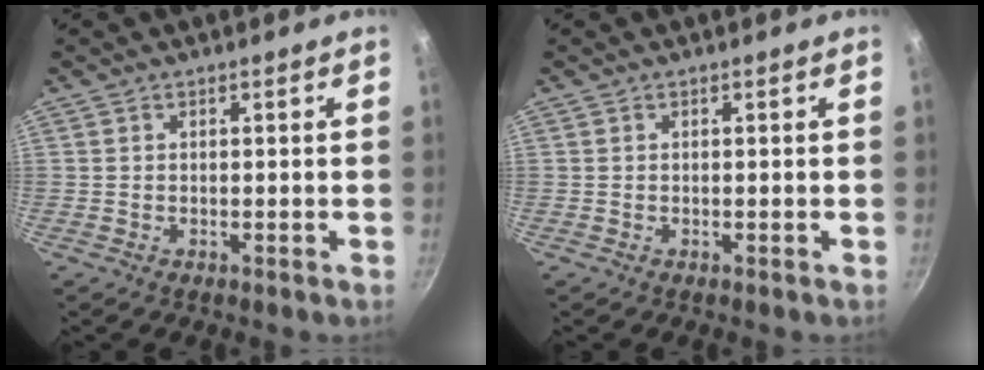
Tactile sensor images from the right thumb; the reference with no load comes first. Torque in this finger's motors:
{"motor_torque": [0.02, 0.01, 0.00, 0.00, 0.00]}